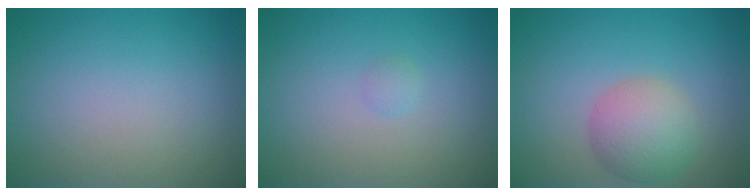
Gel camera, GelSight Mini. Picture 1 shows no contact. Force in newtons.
{"total": 0.5, "press": 0.5, "slide": 0.0}
{"total": 4.4, "press": 4.3, "slide": 0.2}